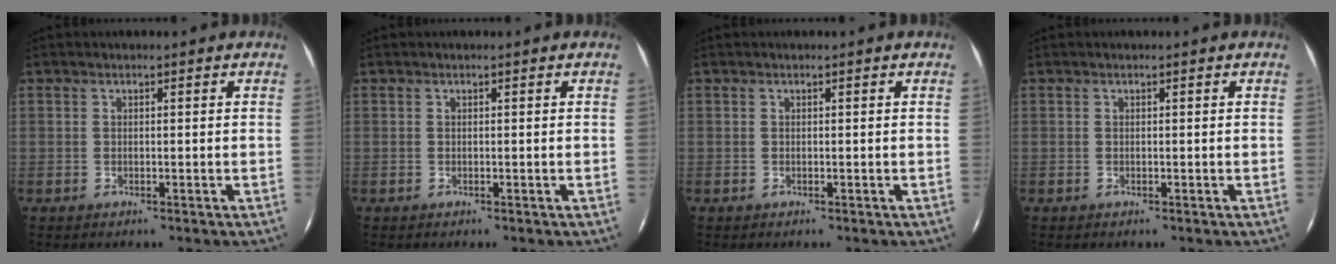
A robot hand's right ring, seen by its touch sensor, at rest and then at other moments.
{"total": 0.0}
{"total": 0.0}
{"total": 0.0}